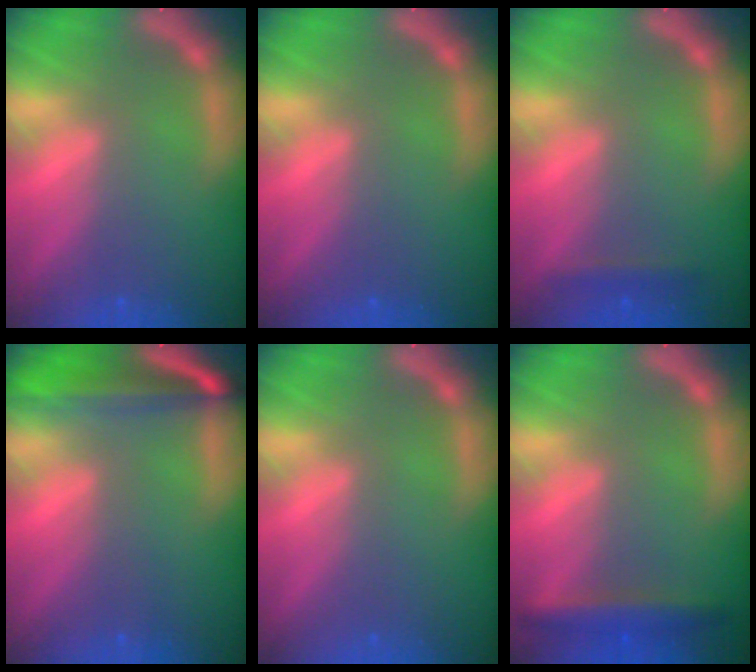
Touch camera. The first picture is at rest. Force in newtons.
{"total": 0.0}
{"total": 1.4}
{"total": 7.1}
{"total": 0.0}
{"total": 3.5}